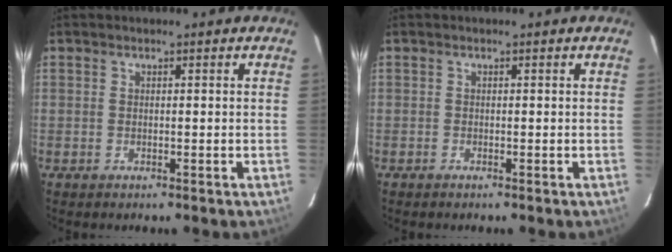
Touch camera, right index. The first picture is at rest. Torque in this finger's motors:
{"motor_torque": [0.00, -0.01, -0.01, -0.06]}